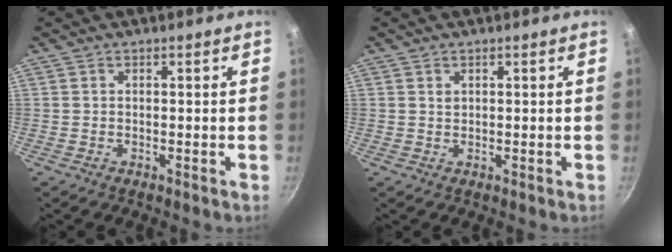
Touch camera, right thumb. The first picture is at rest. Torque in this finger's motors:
{"motor_torque": [0.29, 0.05, 0.24, 0.01, 0.05]}